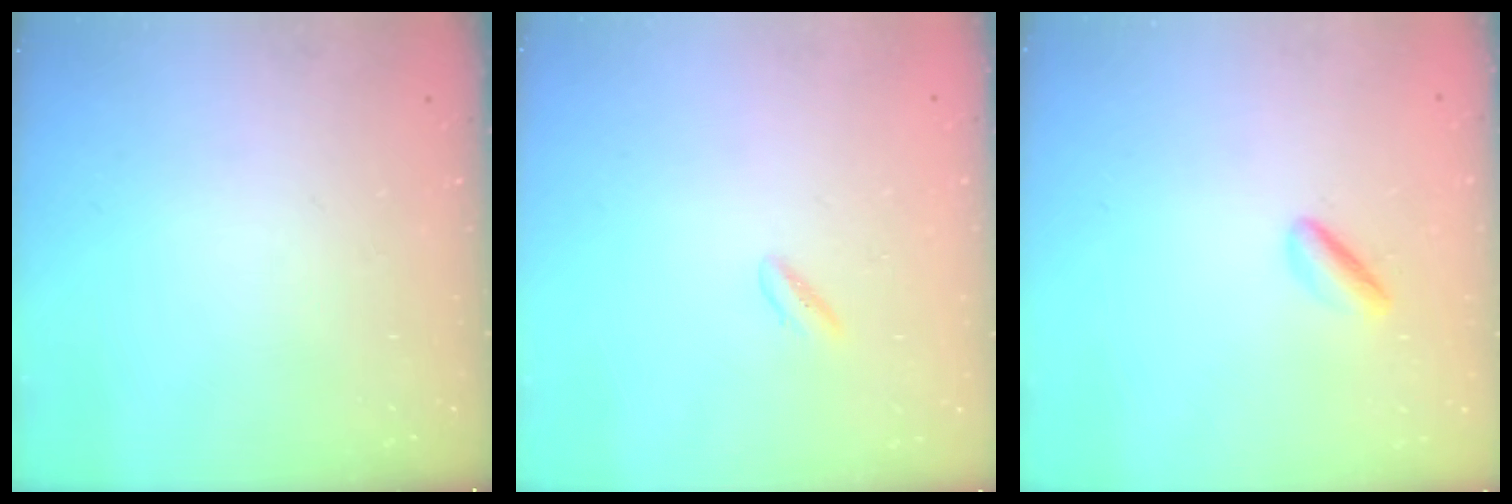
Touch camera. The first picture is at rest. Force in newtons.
{"total": 2.7, "press": 2.5, "slide": 0.9}
{"total": 2.4, "press": 2.4, "slide": 0.4}